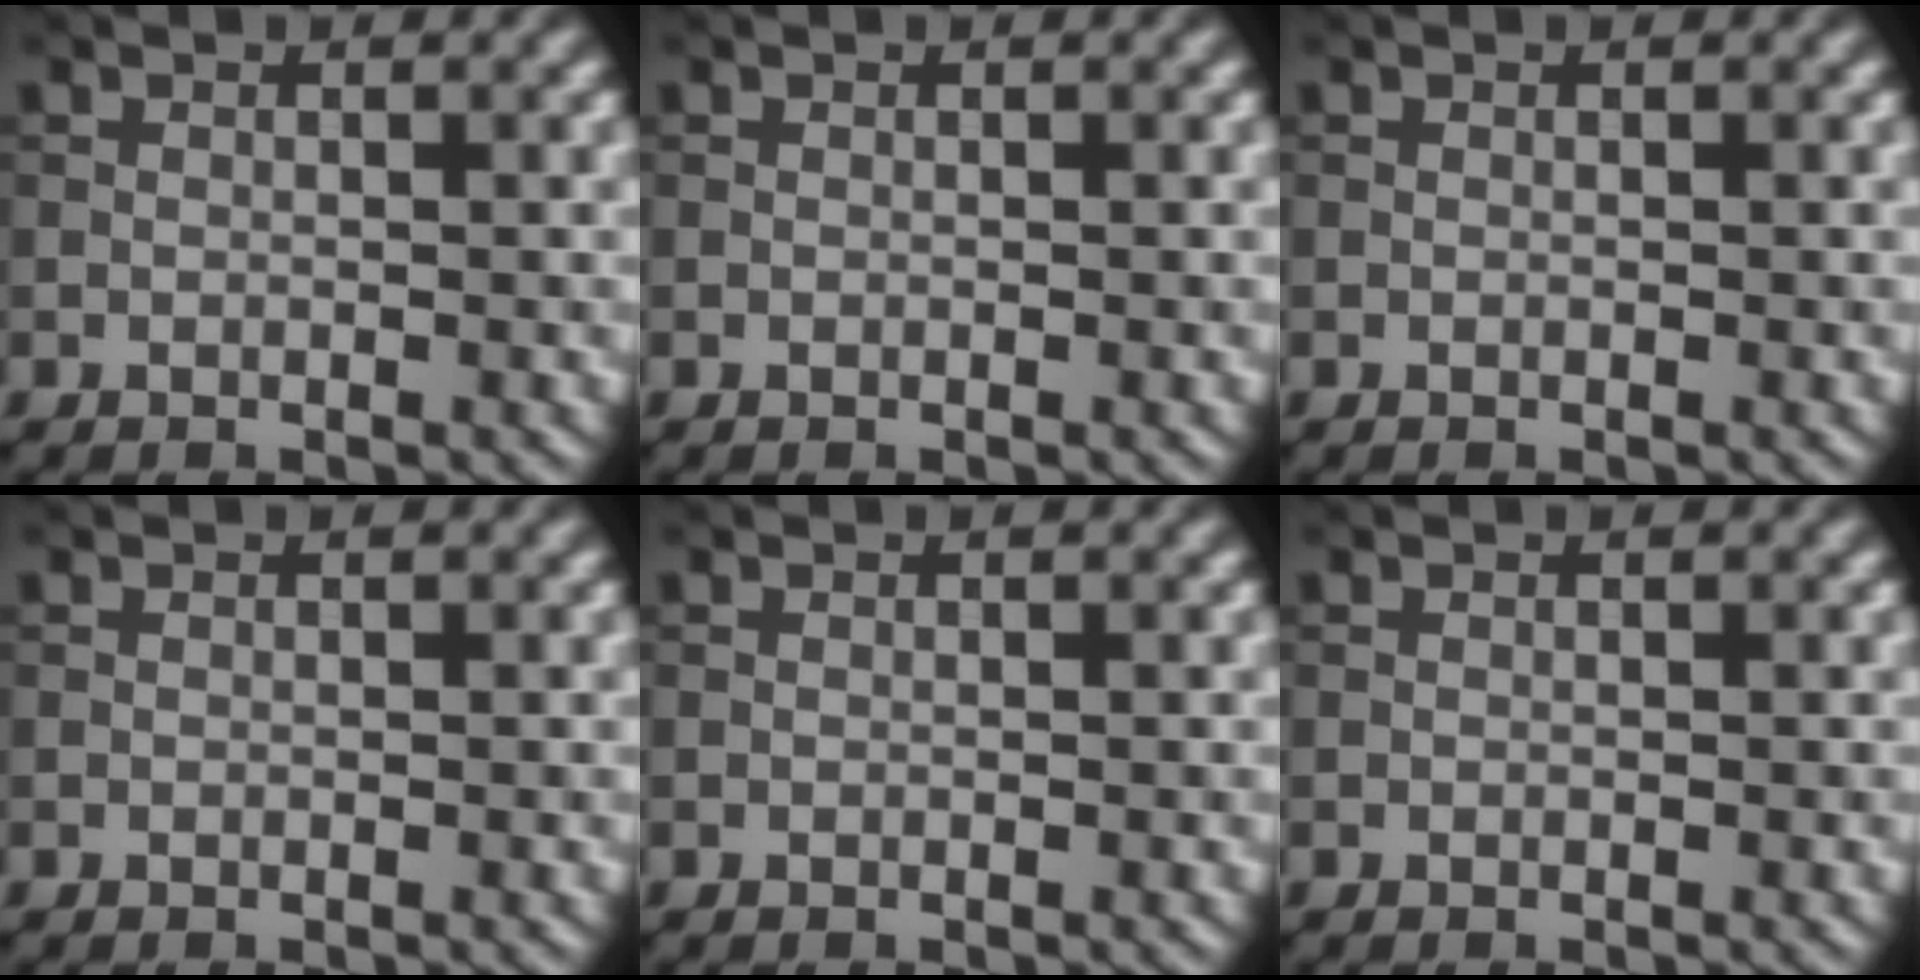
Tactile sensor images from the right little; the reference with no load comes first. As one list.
[{"total": 0.0}, {"total": 0.0}, {"total": 0.0}, {"total": 0.0}, {"total": 0.0}]